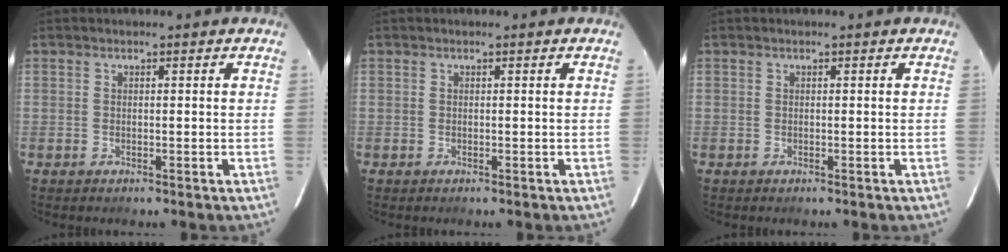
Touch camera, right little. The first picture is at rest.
{"total": 0.0}
{"total": 0.0}